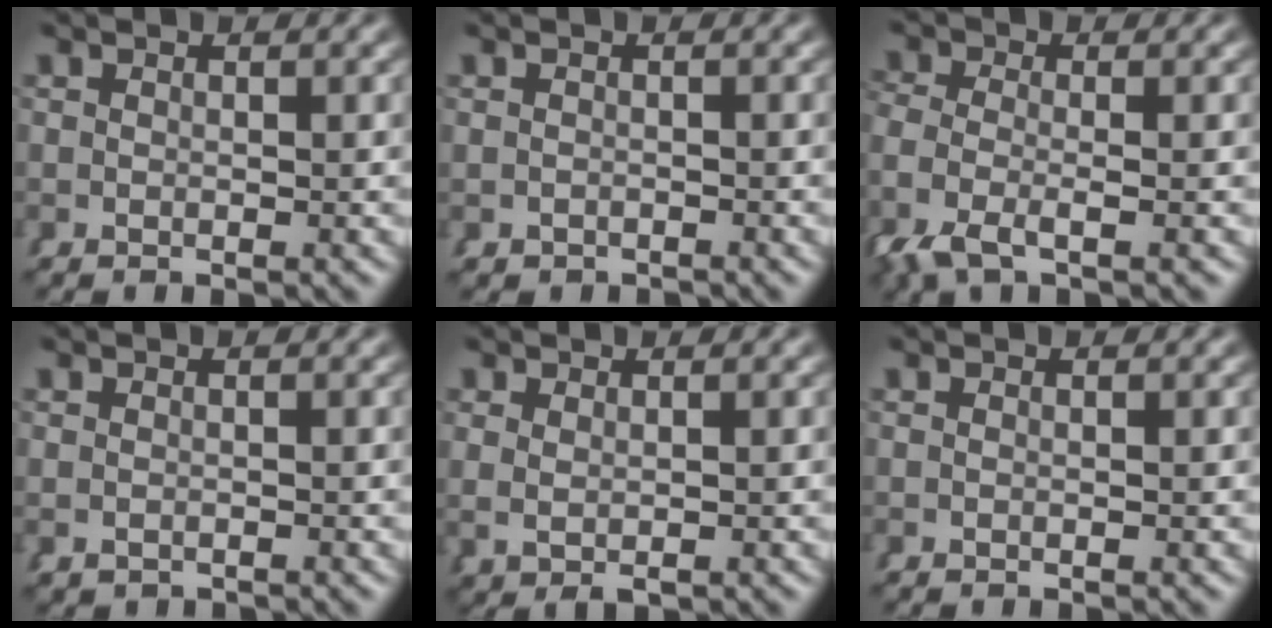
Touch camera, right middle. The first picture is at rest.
{"total": 1.1, "force": [-1.0, 0.2, -0.3], "torque": [-0.001, -0.011, -0.008]}
{"total": 3.7, "force": [-1.6, 2.1, 2.7], "torque": [-0.089, -0.022, -0.019]}
{"total": 0.9, "force": [-0.6, 0.6, 0.3], "torque": [-0.016, -0.010, -0.003]}
{"total": 1.6, "force": [0.3, 0.9, 1.3], "torque": [-0.035, -0.008, 0.016]}
{"total": 0.0}